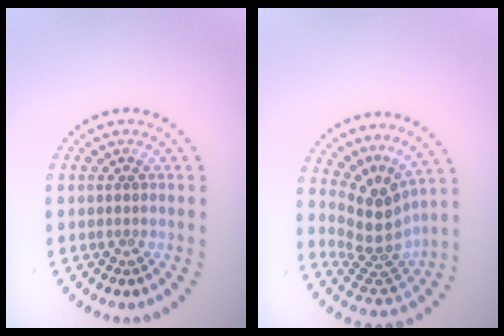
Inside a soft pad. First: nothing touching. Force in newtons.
{"total": 4.0, "press": 2.8, "slide": 2.8}